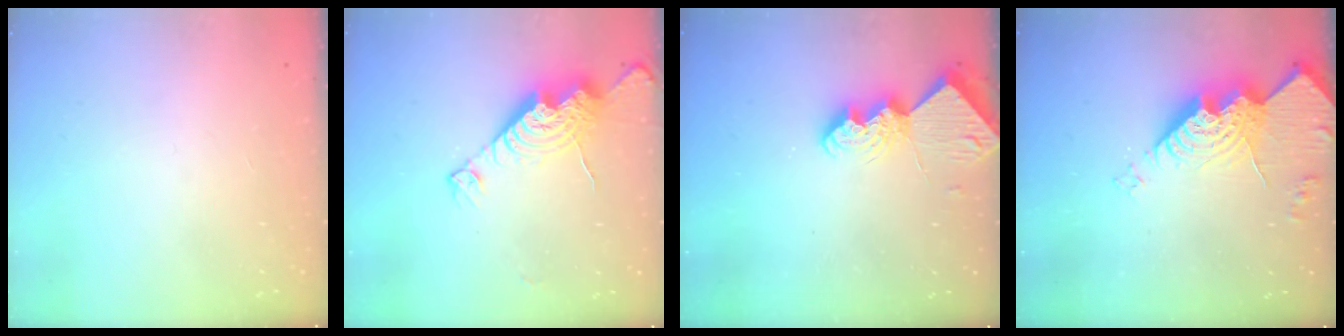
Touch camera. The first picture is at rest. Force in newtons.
{"total": 13.6, "press": 13.6, "slide": 1.3}
{"total": 11.5, "press": 11.4, "slide": 1.0}
{"total": 17.7, "press": 17.6, "slide": 1.5}